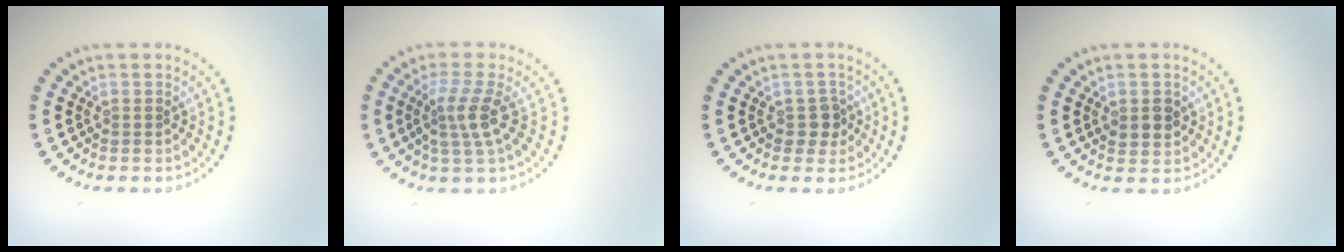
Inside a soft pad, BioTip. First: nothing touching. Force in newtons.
{"total": 2.9, "press": 2.2, "slide": 1.9}
{"total": 1.7, "press": 1.5, "slide": 0.8}
{"total": 1.7, "press": 1.7, "slide": 0.3}